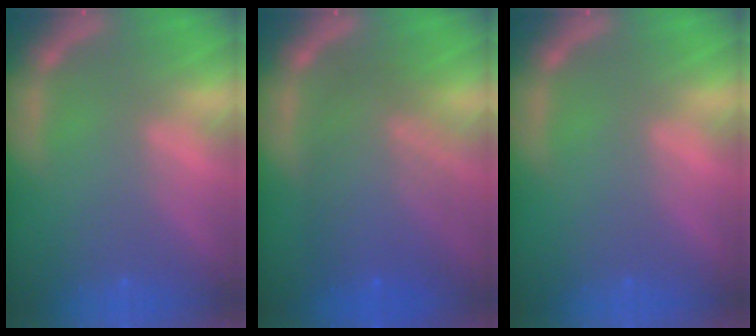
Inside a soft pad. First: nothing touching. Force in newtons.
{"total": 8.0}
{"total": 0.0}